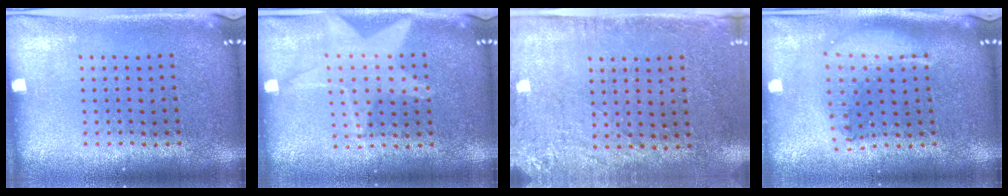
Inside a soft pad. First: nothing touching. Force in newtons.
{"total": 1.1, "press": 1.1, "slide": 0.1}
{"total": 2.8, "press": 2.3, "slide": 1.6}
{"total": 1.8, "press": 1.5, "slide": 1.0}